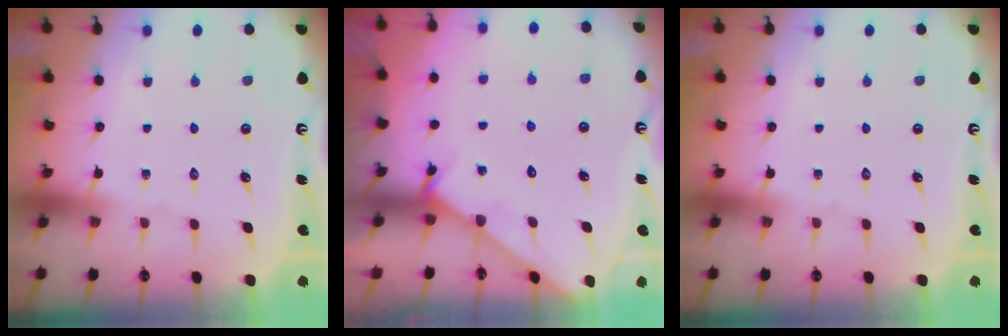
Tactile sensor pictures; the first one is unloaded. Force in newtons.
{"total": 4.3, "press": 4.3, "slide": 0.4}
{"total": 0.0}